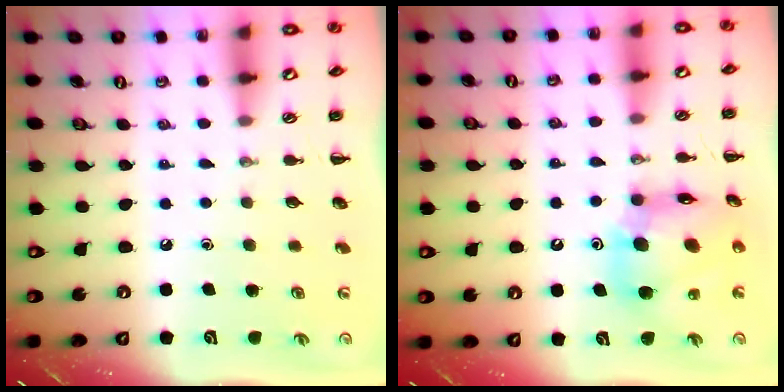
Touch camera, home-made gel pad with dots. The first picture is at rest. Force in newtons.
{"total": 13.7, "press": 13.1, "slide": 3.9}